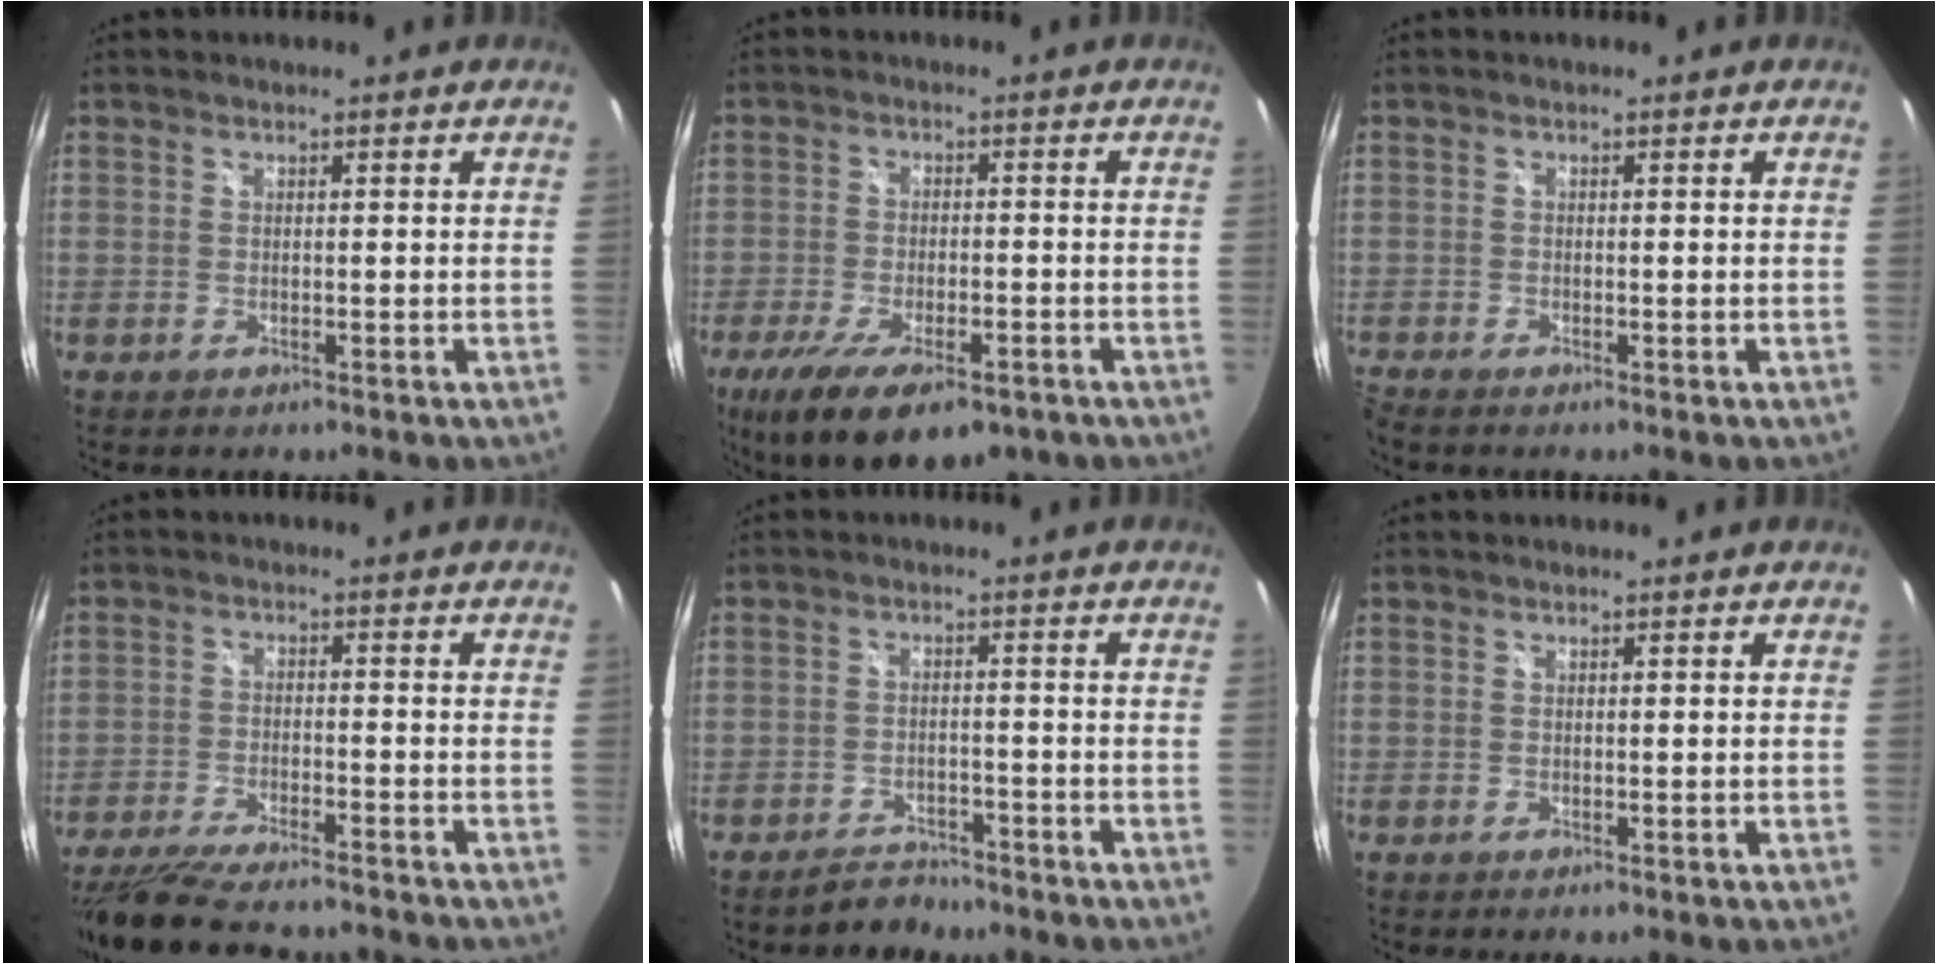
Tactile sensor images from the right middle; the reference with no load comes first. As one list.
[{"total": 15.6, "force": [-9.8, 6.0, 10.5], "torque": [-0.211, -0.047, -0.152]}, {"total": 1.6, "force": [-1.5, 0.2, 0.5], "torque": [-0.018, -0.009, -0.031]}, {"total": 14.5, "force": [-12.6, 2.3, 6.6], "torque": [-0.145, -0.034, -0.205]}, {"total": 4.6, "force": [-4.1, 1.9, 0.5], "torque": [-0.021, 0.005, -0.062]}, {"total": 0.0}]